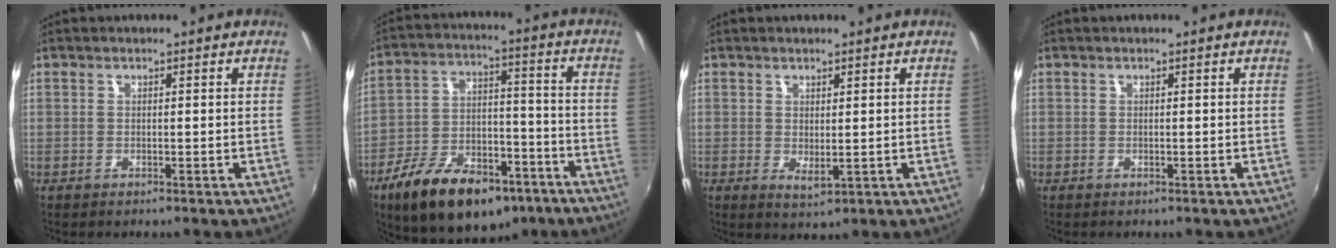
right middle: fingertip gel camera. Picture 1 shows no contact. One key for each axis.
{"total": 20.8, "fx": -13.1, "fy": 10.2, "fz": 12.5, "tx": -0.229, "ty": 0.001, "tz": -0.197}
{"total": 2.2, "fx": 0.3, "fy": 1.0, "fz": 1.9, "tx": -0.031, "ty": -0.008, "tz": 0.007}
{"total": 0.0}